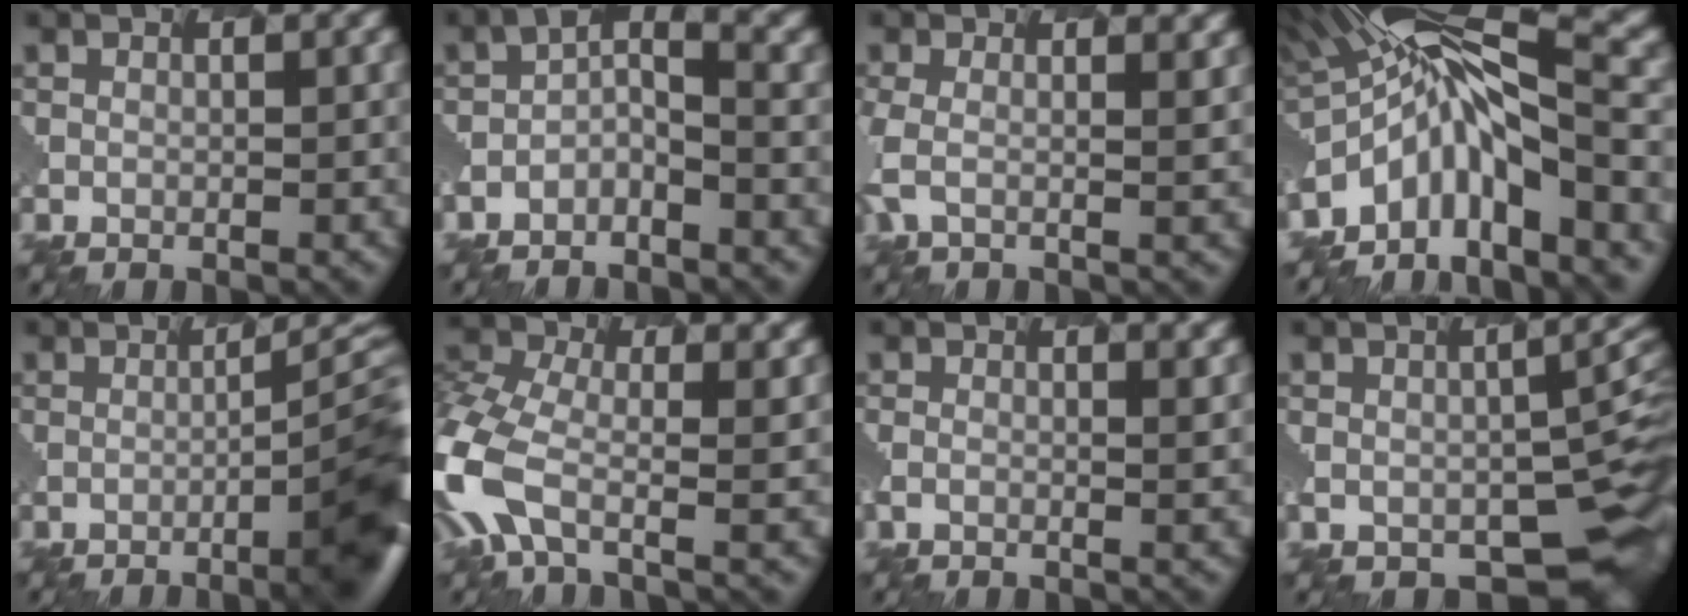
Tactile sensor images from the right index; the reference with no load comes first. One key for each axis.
{"total": 2.0, "fx": -1.6, "fy": 0.9, "fz": 0.8, "tx": -0.026, "ty": 0.023, "tz": -0.058}
{"total": 1.5, "fx": 0.7, "fy": 0.1, "fz": 1.3, "tx": -0.026, "ty": 0.008, "tz": -0.010}
{"total": 8.7, "fx": -4.9, "fy": 2.5, "fz": 6.8, "tx": -0.136, "ty": 0.033, "tz": -0.097}
{"total": 9.4, "fx": -3.6, "fy": 2.1, "fz": 8.4, "tx": -0.068, "ty": 0.016, "tz": -0.060}
{"total": 5.6, "fx": -2.1, "fy": 2.9, "fz": 4.3, "tx": -0.151, "ty": -0.007, "tz": -0.071}
{"total": 0.6, "fx": 0.5, "fy": -0.3, "fz": 0.4, "tx": 0.002, "ty": 0.008, "tz": -0.008}
{"total": 8.7, "fx": -2.8, "fy": 4.9, "fz": 6.7, "tx": -0.084, "ty": -0.022, "tz": -0.026}